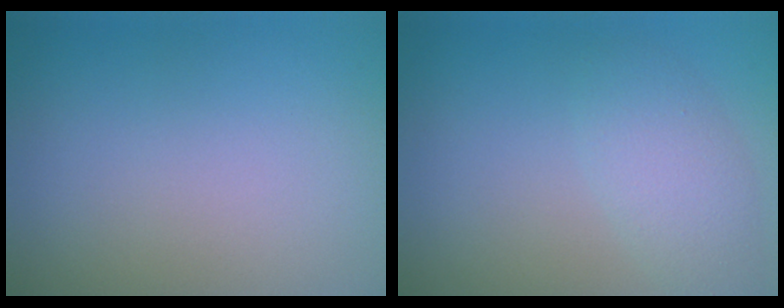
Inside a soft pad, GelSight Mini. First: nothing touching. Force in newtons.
{"total": 2.9, "press": 2.9, "slide": 0.2}